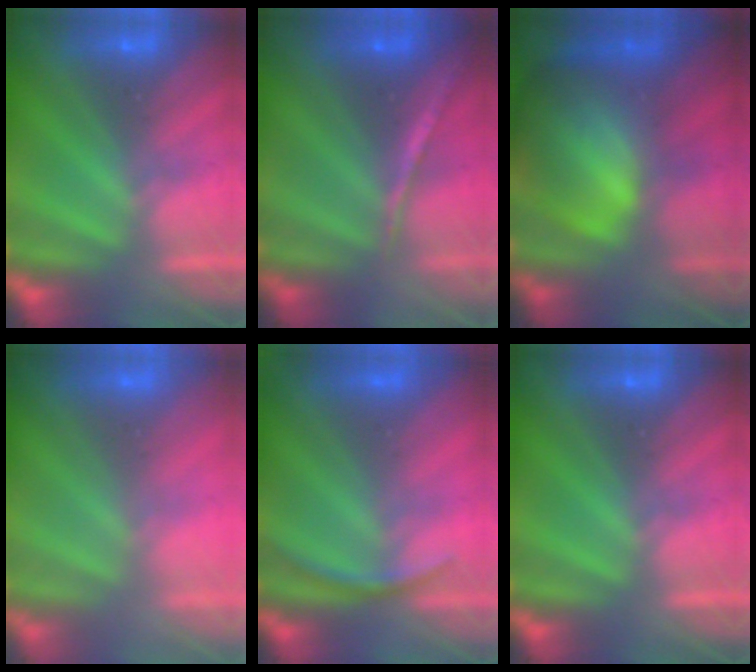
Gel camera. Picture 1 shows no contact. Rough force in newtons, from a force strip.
{"total": 1.4}
{"total": 8.5}
{"total": 2.7}
{"total": 2.9}
{"total": 0.0}